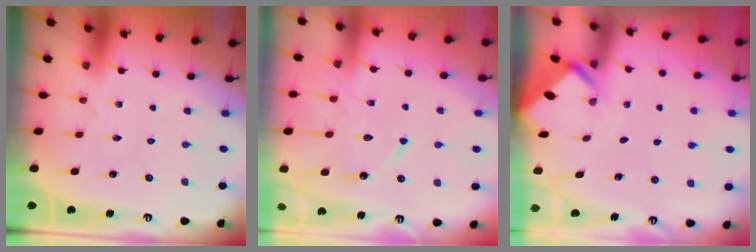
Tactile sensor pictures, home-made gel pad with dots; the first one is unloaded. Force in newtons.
{"total": 12.1, "press": 12.0, "slide": 1.2}
{"total": 2.9, "press": 2.9, "slide": 0.3}